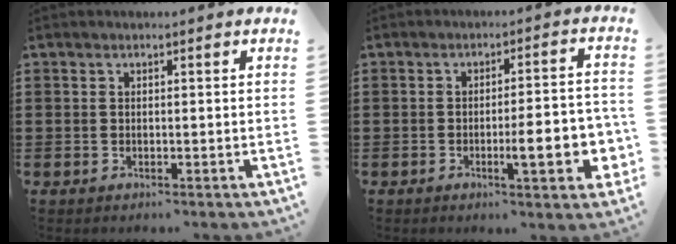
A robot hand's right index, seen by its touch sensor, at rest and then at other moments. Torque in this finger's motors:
{"motor_torque": [0.25, 0.06, 0.33, 0.04]}